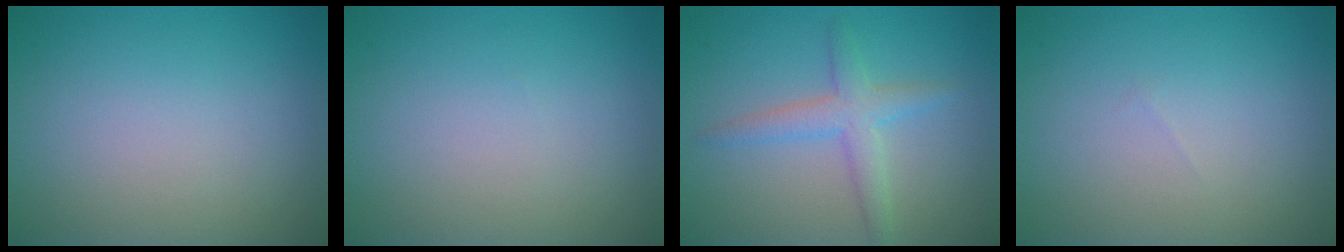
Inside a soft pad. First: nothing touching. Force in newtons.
{"total": 0.0}
{"total": 2.9, "press": 2.9, "slide": 0.1}
{"total": 0.0}